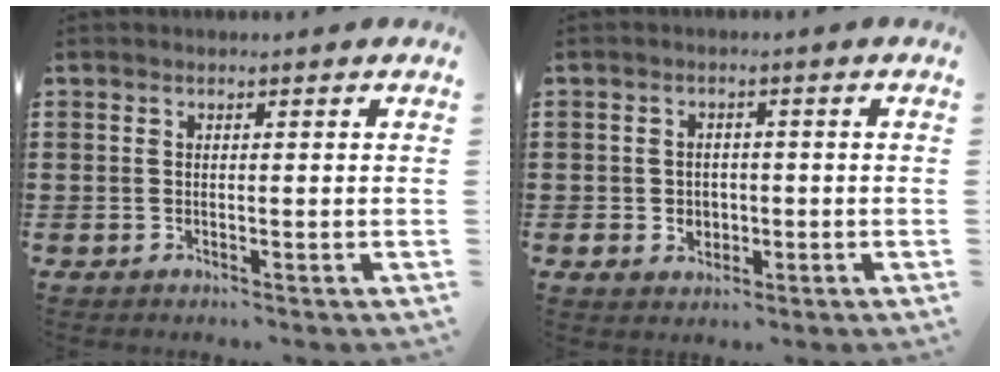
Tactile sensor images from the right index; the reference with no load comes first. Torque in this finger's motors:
{"motor_torque": [1.35, 0.79, 0.06, 0.06]}